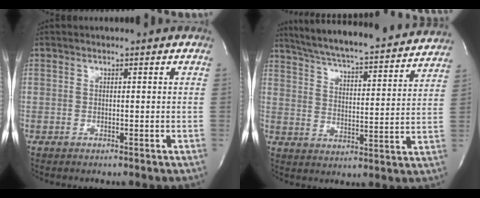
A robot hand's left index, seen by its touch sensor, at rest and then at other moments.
{"total": 24.4, "force": [22.4, 2.5, 9.3], "torque": [-0.155, -0.023, 0.300]}